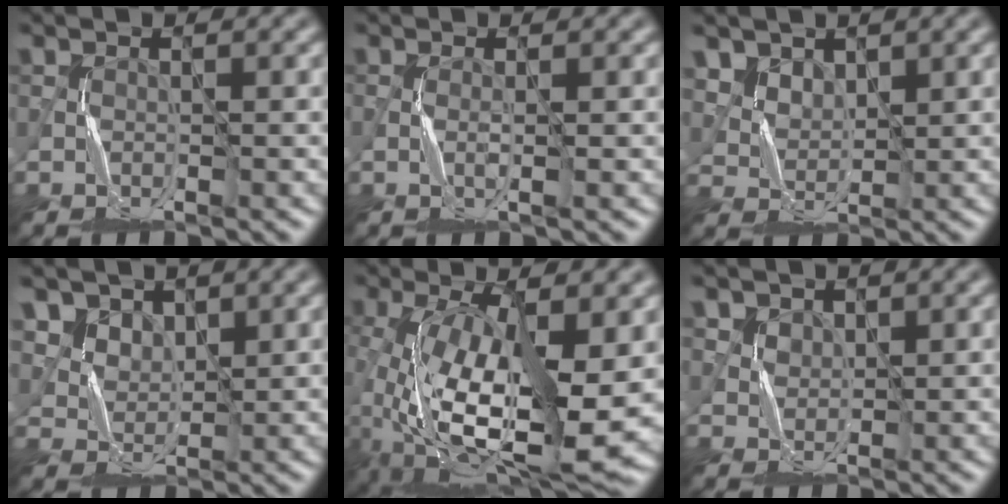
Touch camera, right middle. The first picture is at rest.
{"total": 1.1, "force": [0.1, 0.1, 1.1], "torque": [-0.024, 0.001, -0.001]}
{"total": 4.0, "force": [2.9, 2.4, 1.4], "torque": [-0.044, -0.010, 0.078]}
{"total": 5.2, "force": [3.6, 3.4, 1.9], "torque": [-0.067, -0.013, 0.088]}
{"total": 15.0, "force": [-3.6, 5.8, 13.4], "torque": [-0.259, -0.028, -0.058]}
{"total": 2.7, "force": [1.8, 1.9, 0.8], "torque": [-0.025, -0.004, 0.047]}